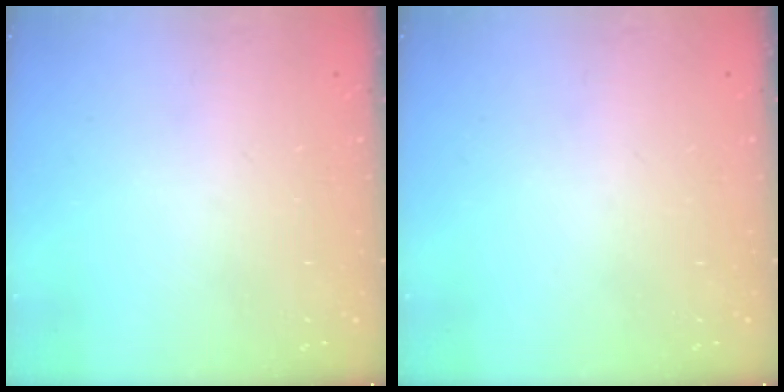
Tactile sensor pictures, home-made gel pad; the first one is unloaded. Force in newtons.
{"total": 0.0}